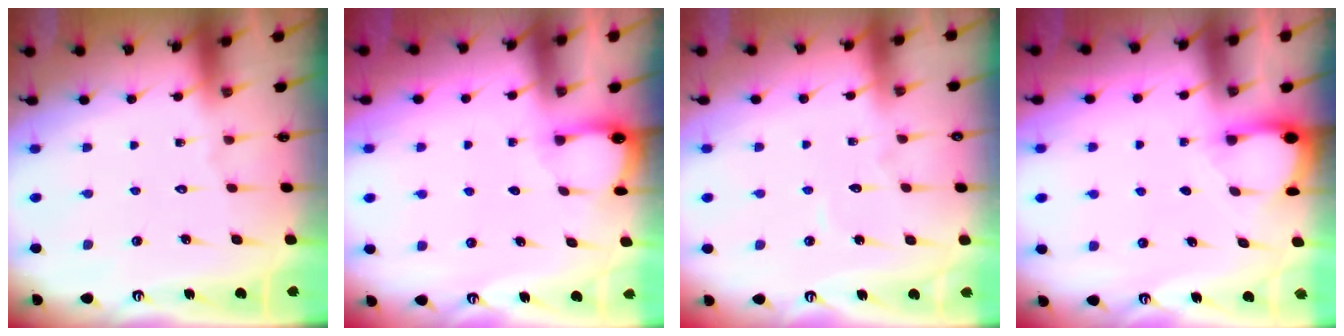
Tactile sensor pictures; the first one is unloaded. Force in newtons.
{"total": 2.0, "press": 2.0, "slide": 0.2}
{"total": 2.9, "press": 2.9, "slide": 0.3}
{"total": 2.8, "press": 2.8, "slide": 0.3}